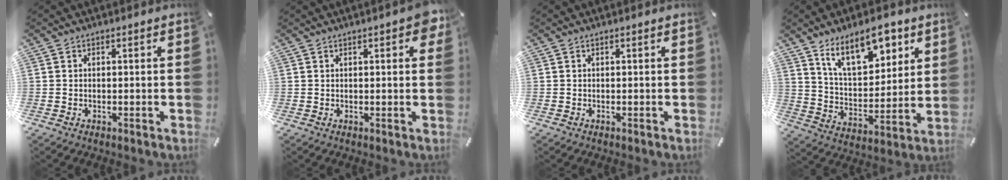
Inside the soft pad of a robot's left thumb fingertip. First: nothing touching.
{"total": 3.9, "force": [1.6, 1.1, 3.3], "torque": [-0.043, -0.003, 0.022]}
{"total": 0.0}
{"total": 14.9, "force": [9.5, 7.4, 8.7], "torque": [-0.139, -0.040, 0.169]}